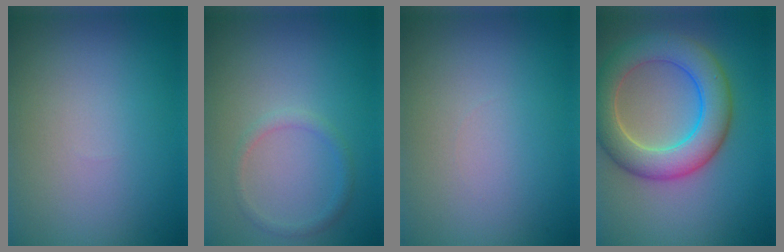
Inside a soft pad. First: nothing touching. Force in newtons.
{"total": 1.2, "press": 1.2, "slide": 0.2}
{"total": 0.0}
{"total": 7.1, "press": 7.0, "slide": 0.5}